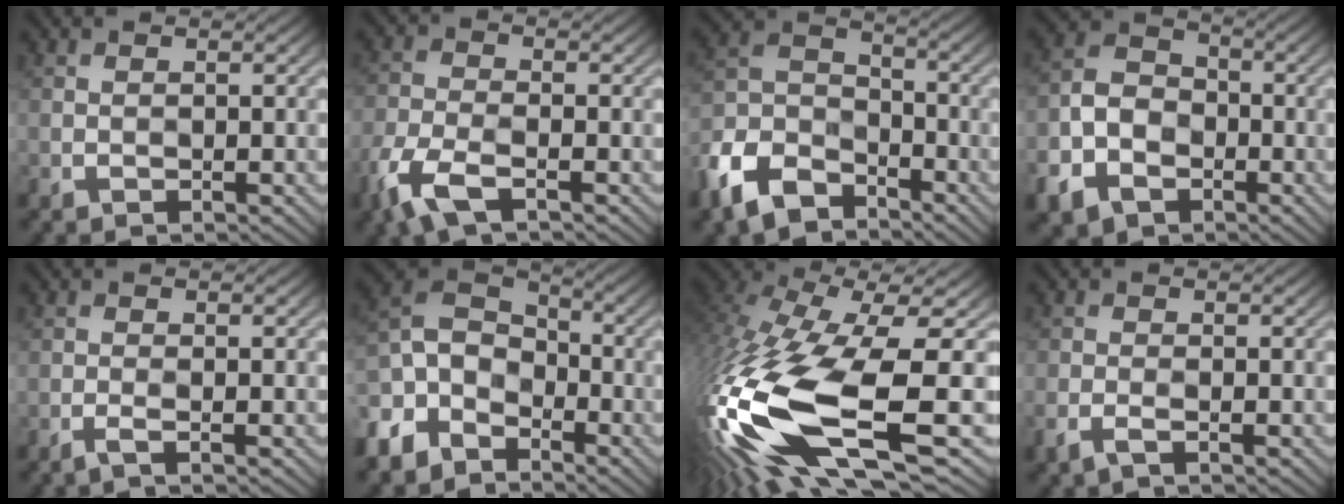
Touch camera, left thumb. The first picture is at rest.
{"total": 6.5, "force": [-3.3, 2.9, 4.9], "torque": [-0.112, -0.009, -0.081]}
{"total": 10.9, "force": [-6.5, 6.3, 6.0], "torque": [-0.151, -0.010, -0.140]}
{"total": 8.6, "force": [-3.1, 6.7, 4.4], "torque": [-0.112, -0.020, -0.073]}
{"total": 1.1, "force": [0.3, 0.1, 1.0], "torque": [-0.014, 0.007, -0.005]}
{"total": 9.9, "force": [-4.3, 7.3, 5.2], "torque": [-0.148, 0.000, -0.096]}
{"total": 18.0, "force": [-3.2, 6.4, 16.5], "torque": [-0.394, -0.050, -0.037]}
{"total": 1.9, "force": [-0.5, 0.7, 1.6], "torque": [-0.040, -0.003, -0.017]}